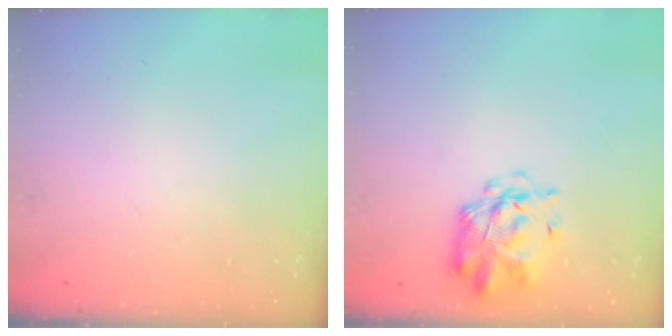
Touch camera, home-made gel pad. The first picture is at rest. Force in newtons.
{"total": 2.9, "press": 2.8, "slide": 0.8}